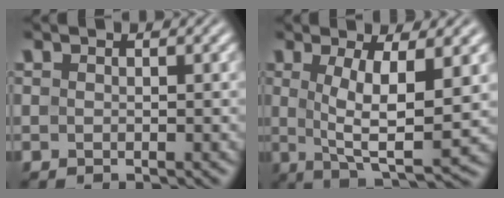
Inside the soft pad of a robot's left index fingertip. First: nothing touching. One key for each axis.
{"total": 7.2, "fx": 0.9, "fy": 1.9, "fz": 6.9, "tx": -0.118, "ty": -0.007, "tz": 0.021}